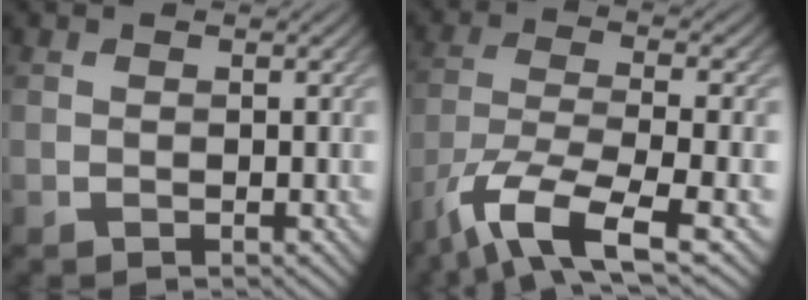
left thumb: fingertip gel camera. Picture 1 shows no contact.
{"total": 10.7, "force": [-6.3, 3.0, 8.0], "torque": [-0.164, -0.017, -0.119]}